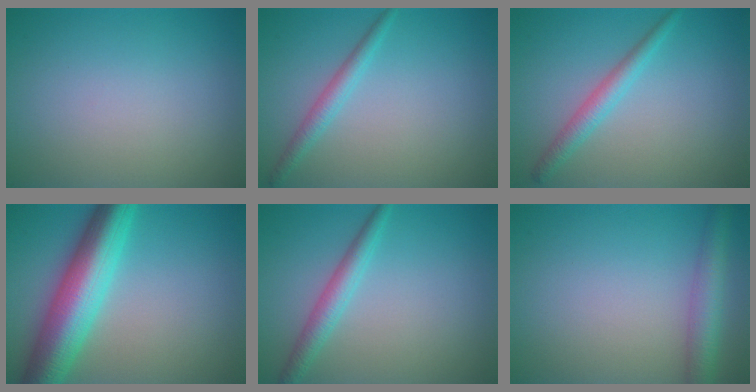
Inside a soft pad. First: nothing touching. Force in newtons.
{"total": 1.9, "press": 1.9, "slide": 0.1}
{"total": 2.2, "press": 2.2, "slide": 0.1}
{"total": 9.0, "press": 9.0, "slide": 0.3}
{"total": 2.5, "press": 2.5, "slide": 0.1}
{"total": 3.6, "press": 3.6, "slide": 0.1}